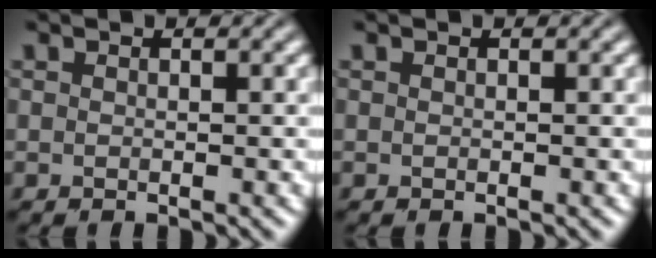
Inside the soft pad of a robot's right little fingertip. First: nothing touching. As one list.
[{"total": 0.0}]